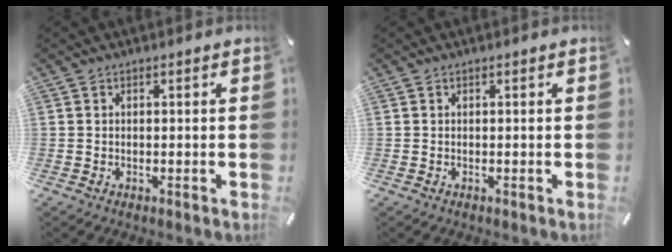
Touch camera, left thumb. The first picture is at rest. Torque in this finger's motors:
{"motor_torque": [-0.34, -0.27, -0.02, 0.09, 0.00]}